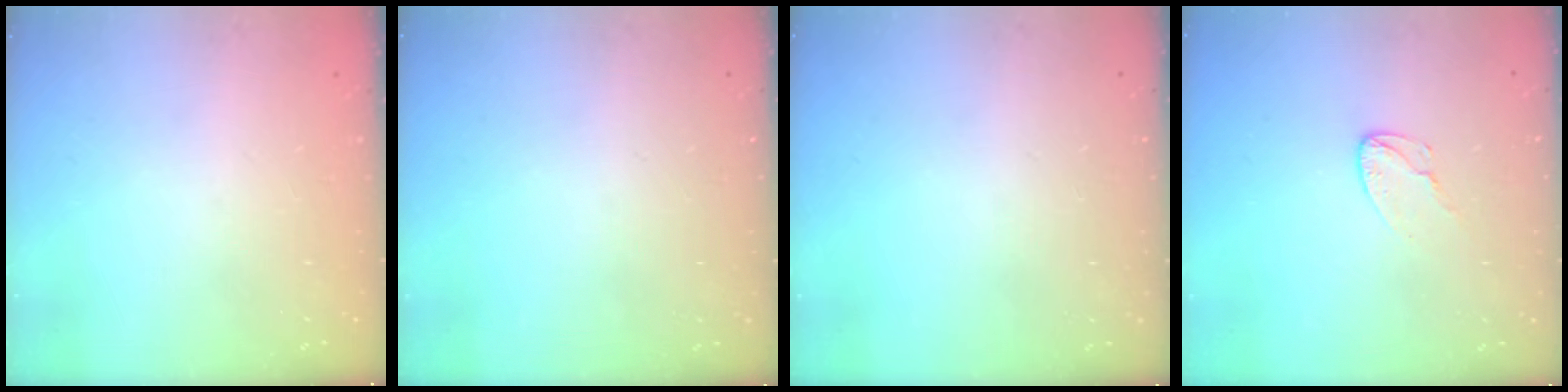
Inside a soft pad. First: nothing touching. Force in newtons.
{"total": 0.0}
{"total": 0.0}
{"total": 4.1, "press": 4.1, "slide": 0.3}